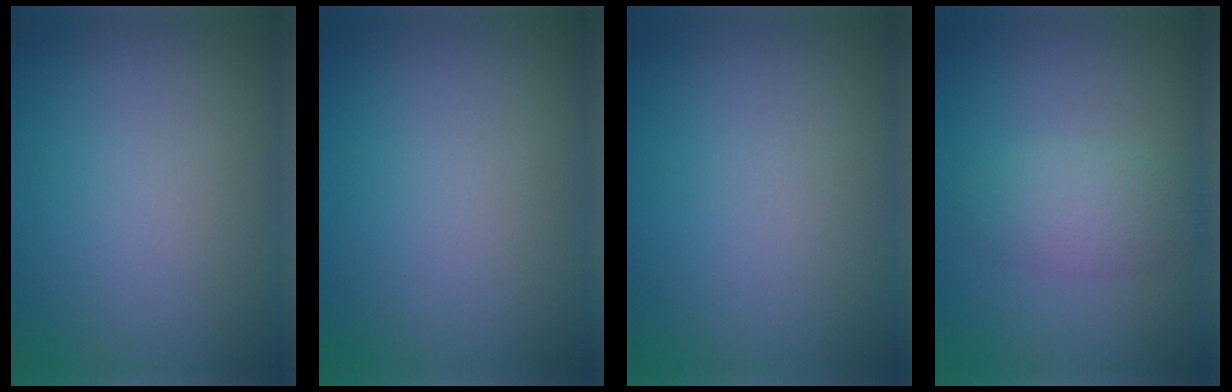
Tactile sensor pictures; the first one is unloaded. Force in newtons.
{"total": 0.0}
{"total": 0.0}
{"total": 3.0, "press": 3.0, "slide": 0.0}